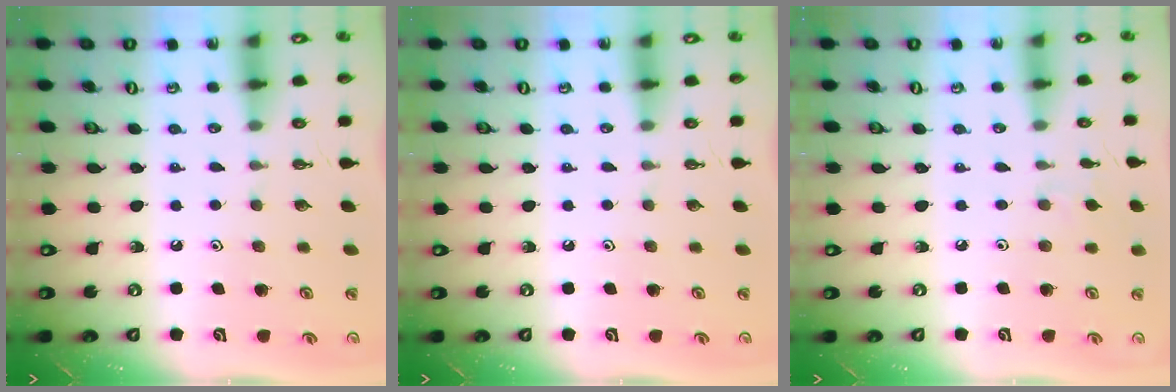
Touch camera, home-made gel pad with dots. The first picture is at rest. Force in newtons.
{"total": 0.0}
{"total": 2.4, "press": 2.3, "slide": 0.5}